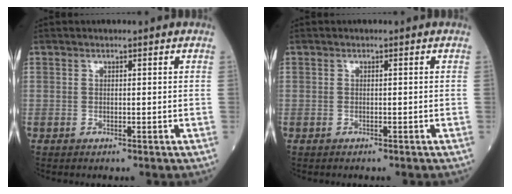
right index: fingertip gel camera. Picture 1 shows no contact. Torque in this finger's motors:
{"motor_torque": [-0.11, -0.08, -0.04, 0.00]}